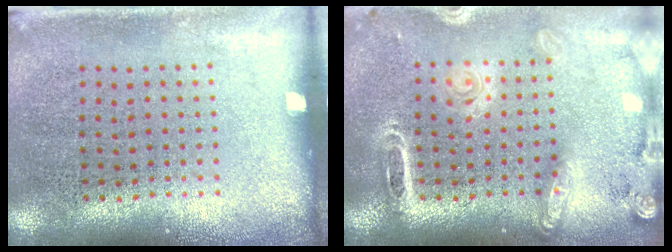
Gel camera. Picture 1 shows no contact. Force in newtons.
{"total": 2.1, "press": 1.9, "slide": 0.9}